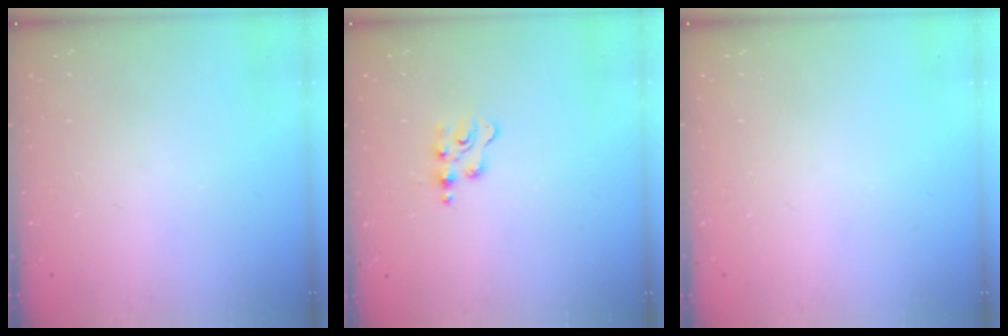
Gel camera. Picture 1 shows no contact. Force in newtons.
{"total": 2.7, "press": 2.7, "slide": 0.5}
{"total": 0.0}